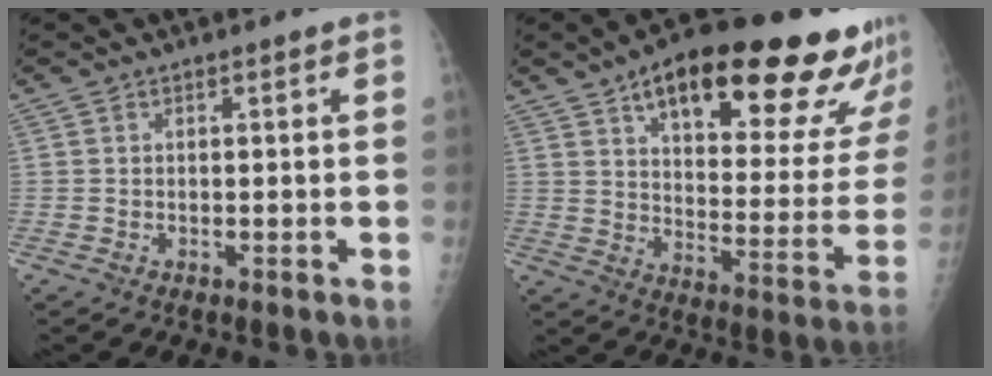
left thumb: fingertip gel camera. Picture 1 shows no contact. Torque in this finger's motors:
{"motor_torque": [0.59, 0.57, 1.53, -1.24, 0.12]}